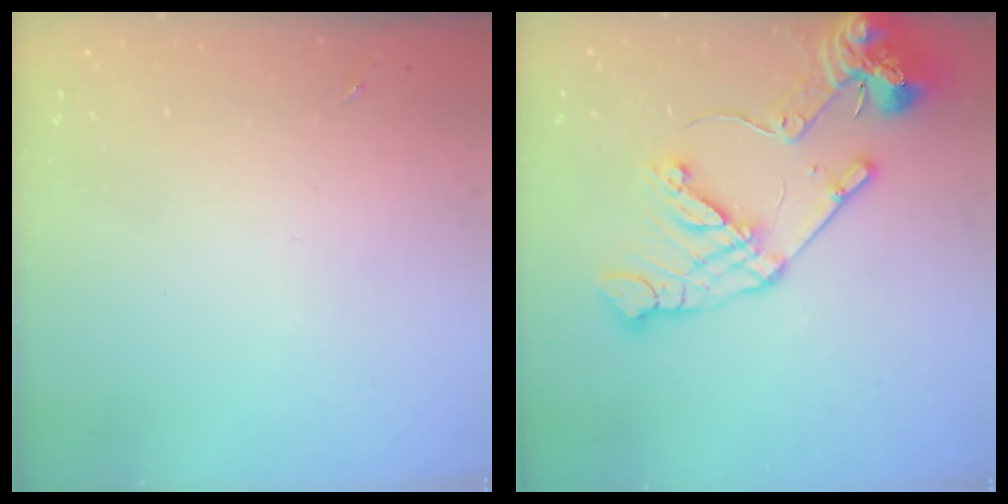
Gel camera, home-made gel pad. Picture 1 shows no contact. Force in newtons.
{"total": 17.1, "press": 16.9, "slide": 2.3}